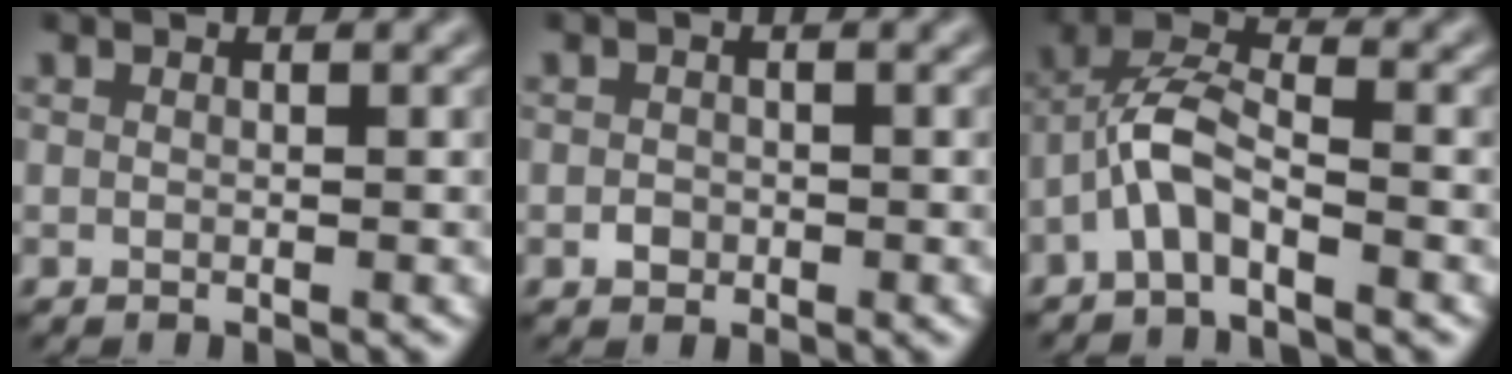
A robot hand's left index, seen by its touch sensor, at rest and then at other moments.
{"total": 1.0, "force": [-0.5, 0.9, 0.3], "torque": [0.000, -0.002, -0.010]}
{"total": 4.1, "force": [-2.3, 1.4, 3.1], "torque": [-0.061, 0.021, -0.051]}